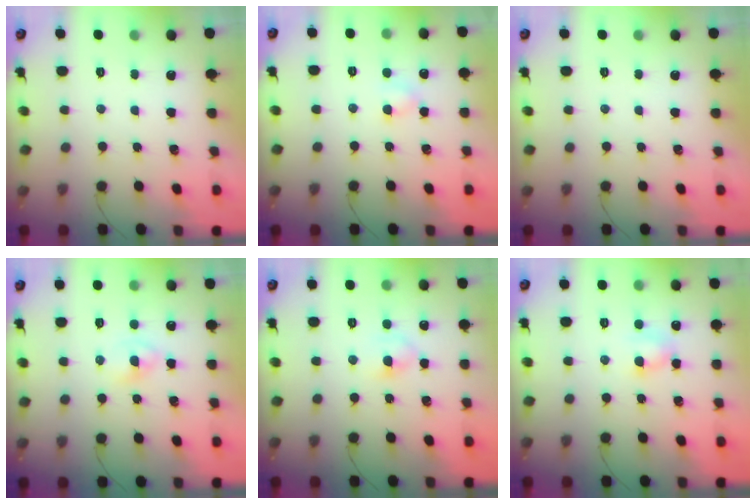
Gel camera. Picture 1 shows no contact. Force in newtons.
{"total": 3.0, "press": 2.8, "slide": 1.1}
{"total": 0.0}
{"total": 1.6, "press": 1.4, "slide": 0.9}
{"total": 5.0, "press": 4.7, "slide": 1.7}
{"total": 4.6, "press": 4.5, "slide": 0.8}